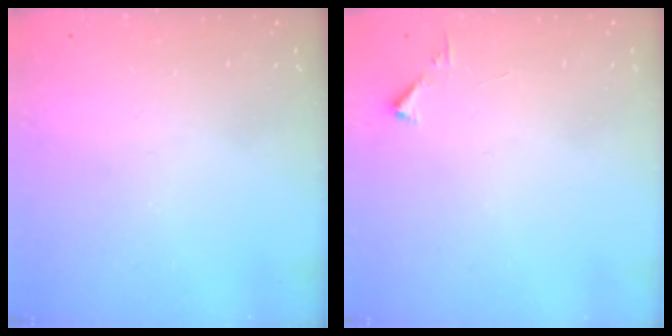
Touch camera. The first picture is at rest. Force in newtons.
{"total": 3.1, "press": 3.1, "slide": 0.4}